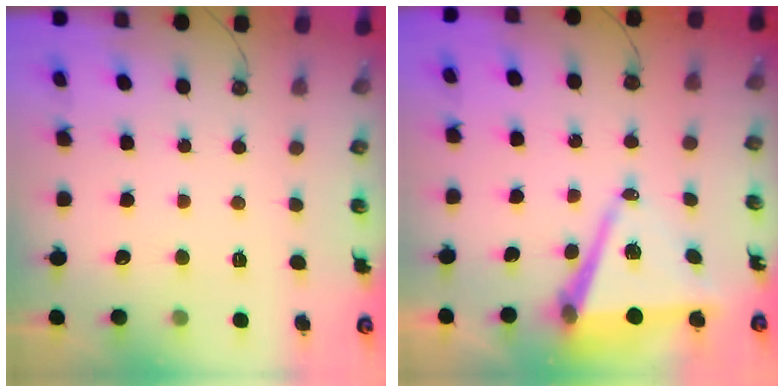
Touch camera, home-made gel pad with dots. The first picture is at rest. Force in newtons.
{"total": 10.2, "press": 9.4, "slide": 4.0}